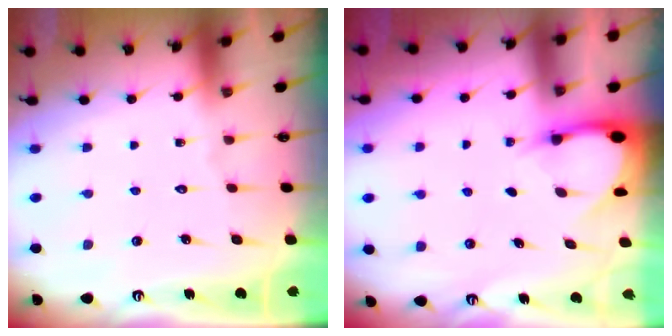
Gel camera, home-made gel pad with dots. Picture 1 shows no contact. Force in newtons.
{"total": 3.4, "press": 3.4, "slide": 0.2}